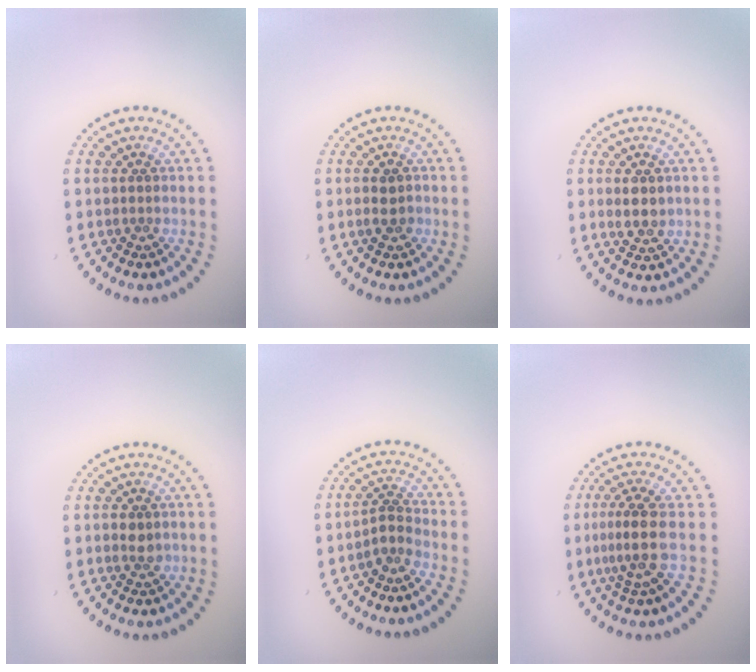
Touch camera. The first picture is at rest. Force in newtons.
{"total": 1.6, "press": 1.6, "slide": 0.3}
{"total": 2.0, "press": 2.0, "slide": 0.6}
{"total": 1.3, "press": 1.3, "slide": 0.2}
{"total": 1.8, "press": 1.2, "slide": 1.4}
{"total": 3.0, "press": 2.3, "slide": 1.9}